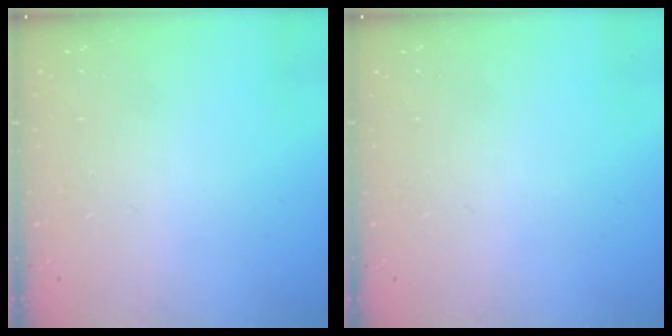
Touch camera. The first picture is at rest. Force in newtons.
{"total": 0.0}